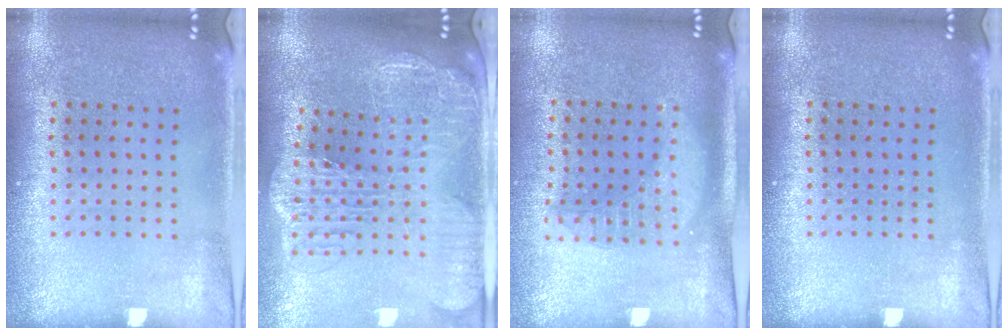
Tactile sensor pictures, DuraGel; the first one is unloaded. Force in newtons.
{"total": 3.4, "press": 2.8, "slide": 1.9}
{"total": 1.7, "press": 1.5, "slide": 0.9}
{"total": 0.0}